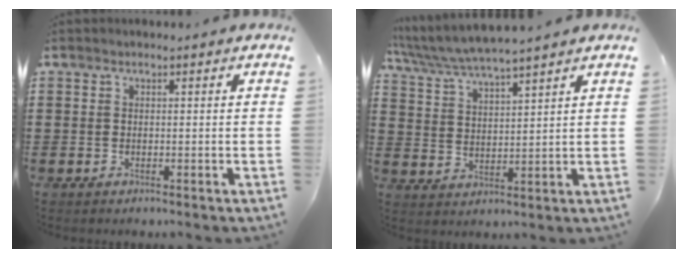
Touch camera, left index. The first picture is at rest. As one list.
[{"total": 4.7, "force": [4.4, -0.4, 1.6], "torque": [-0.049, -0.026, 0.075]}]